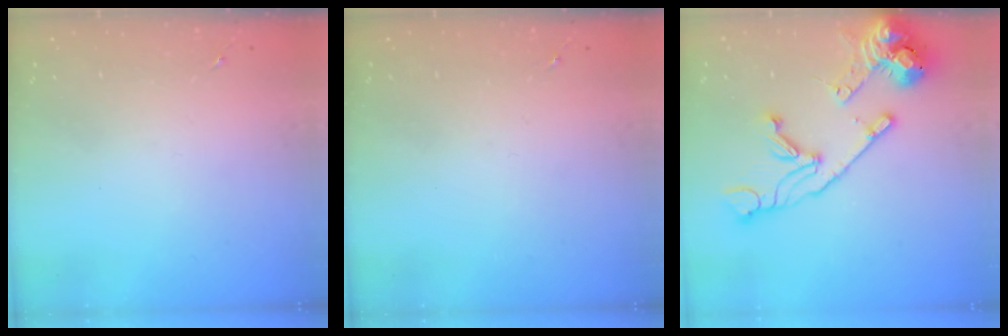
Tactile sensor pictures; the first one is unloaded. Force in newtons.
{"total": 0.0}
{"total": 18.4, "press": 18.2, "slide": 2.3}